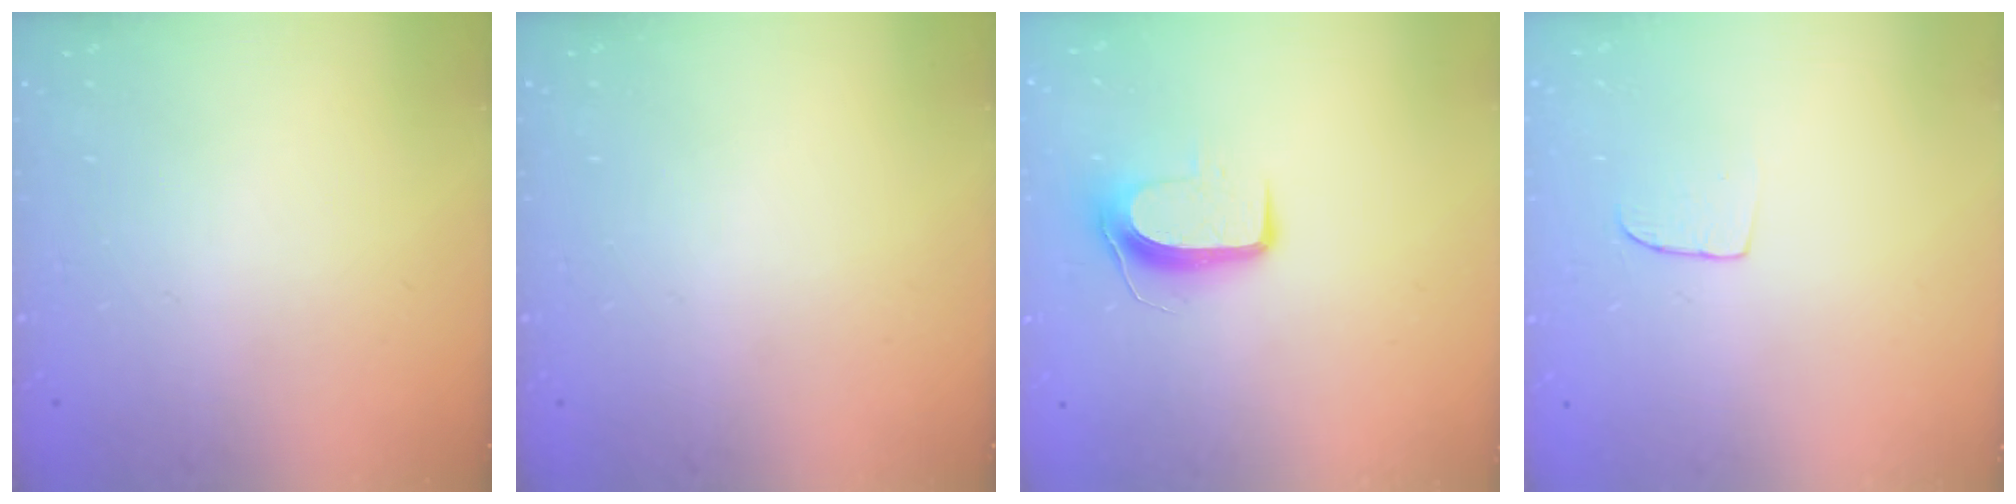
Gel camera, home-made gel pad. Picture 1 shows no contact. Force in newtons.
{"total": 0.0}
{"total": 8.8, "press": 8.8, "slide": 0.8}
{"total": 5.5, "press": 5.5, "slide": 0.3}